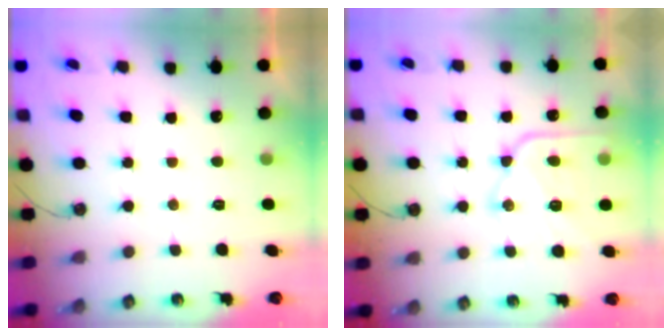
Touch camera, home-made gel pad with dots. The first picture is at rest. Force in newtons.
{"total": 16.4, "press": 16.3, "slide": 1.6}